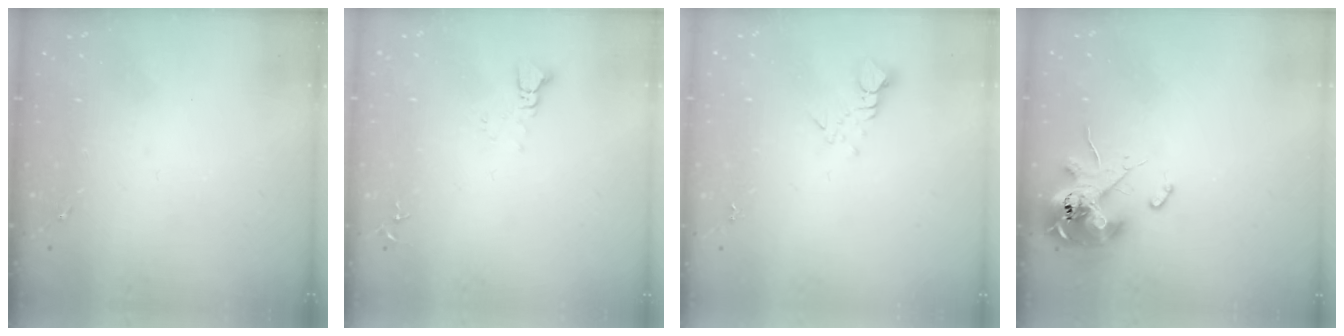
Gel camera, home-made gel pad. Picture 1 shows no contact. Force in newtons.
{"total": 3.7, "press": 3.7, "slide": 0.3}
{"total": 3.2, "press": 3.2, "slide": 0.2}
{"total": 12.0, "press": 11.8, "slide": 1.9}